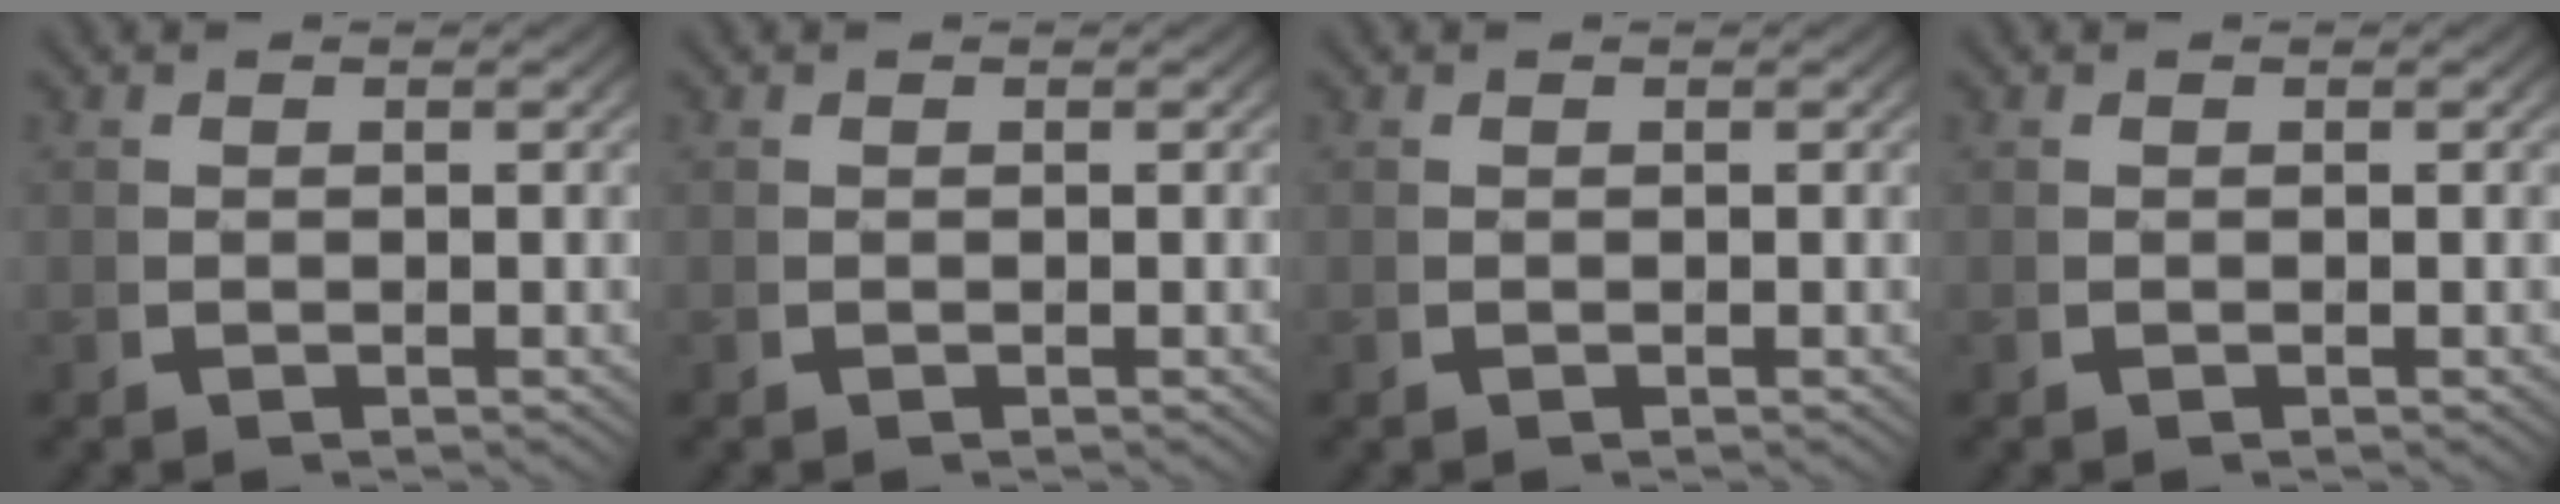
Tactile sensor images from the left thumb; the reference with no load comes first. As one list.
[{"total": 0.0}, {"total": 0.0}, {"total": 0.0}]